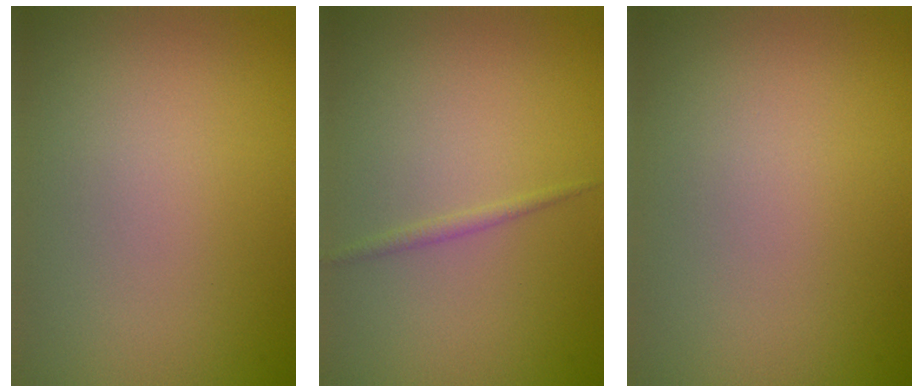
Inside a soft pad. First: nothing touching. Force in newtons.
{"total": 0.8, "press": 0.8, "slide": 0.0}
{"total": 0.0}